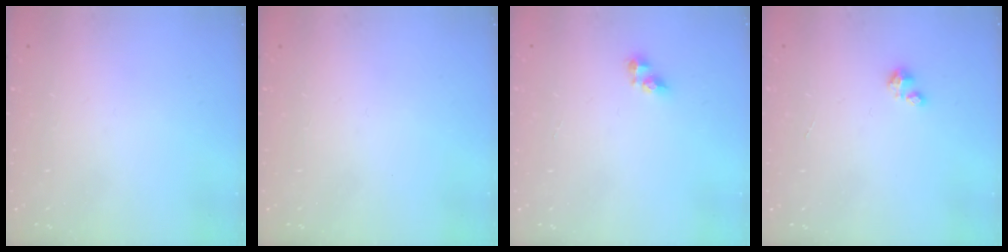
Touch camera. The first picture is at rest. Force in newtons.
{"total": 0.0}
{"total": 5.1, "press": 5.1, "slide": 0.6}
{"total": 1.2, "press": 1.2, "slide": 0.2}